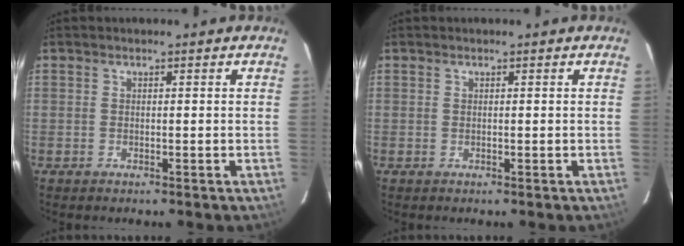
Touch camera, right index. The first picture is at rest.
{"total": 0.0}